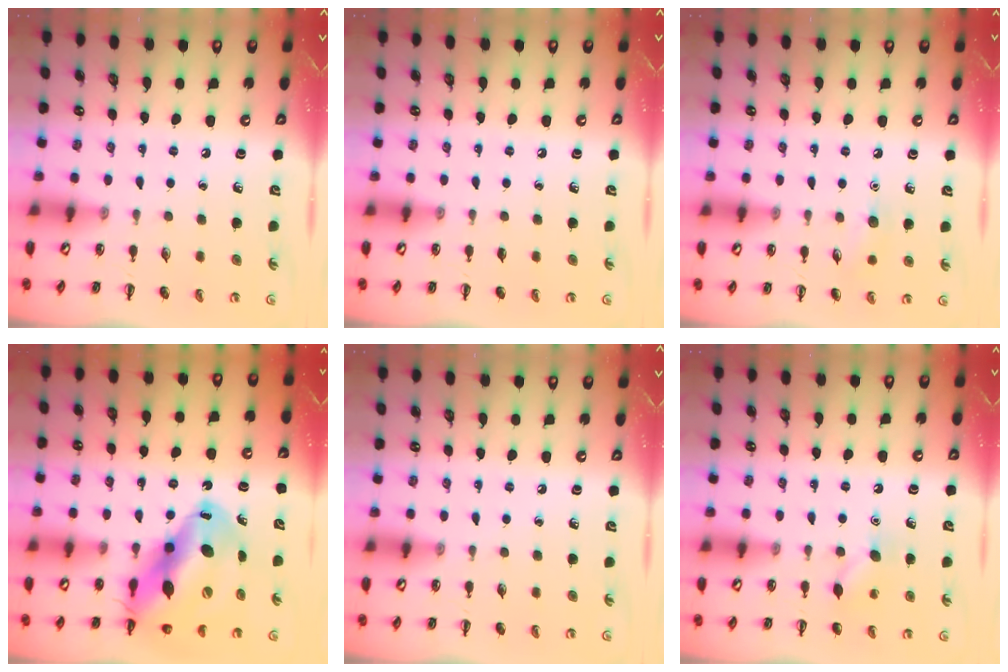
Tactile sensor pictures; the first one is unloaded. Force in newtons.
{"total": 0.0}
{"total": 6.3, "press": 6.1, "slide": 1.6}
{"total": 19.0, "press": 18.1, "slide": 5.5}
{"total": 0.0}
{"total": 7.4, "press": 7.3, "slide": 1.6}